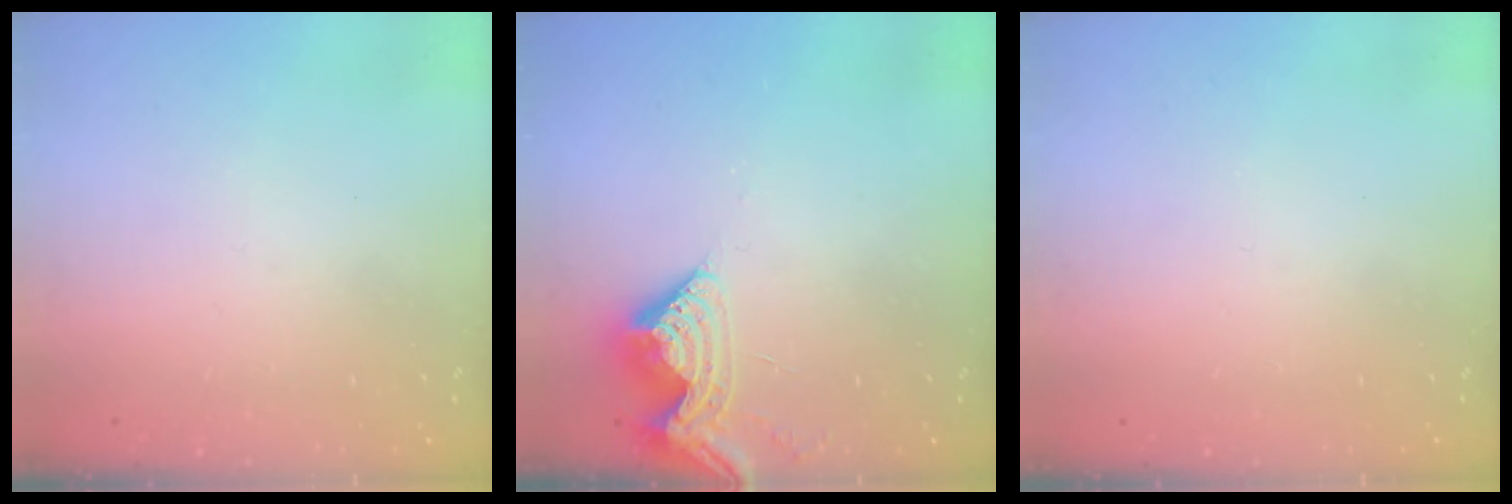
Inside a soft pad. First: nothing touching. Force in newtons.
{"total": 9.6, "press": 9.6, "slide": 1.0}
{"total": 0.0}